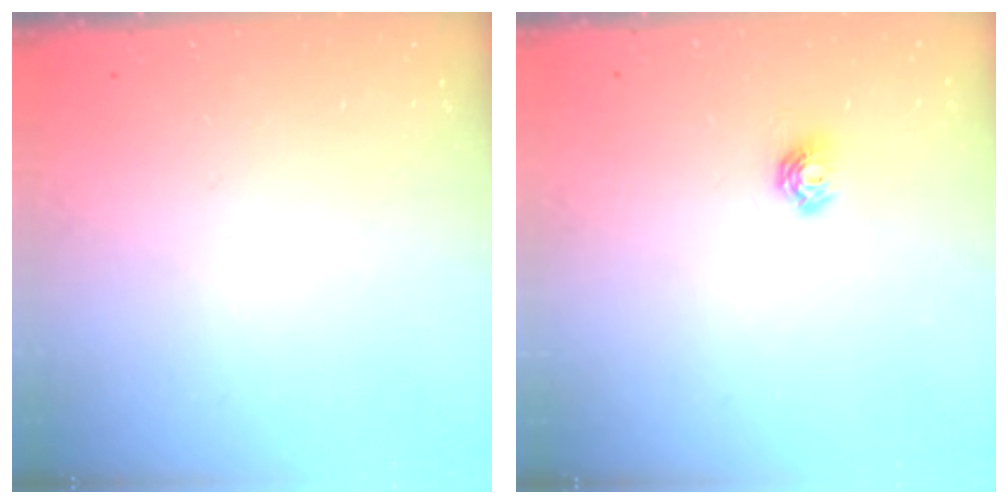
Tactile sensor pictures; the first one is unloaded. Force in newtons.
{"total": 5.1, "press": 5.1, "slide": 0.5}